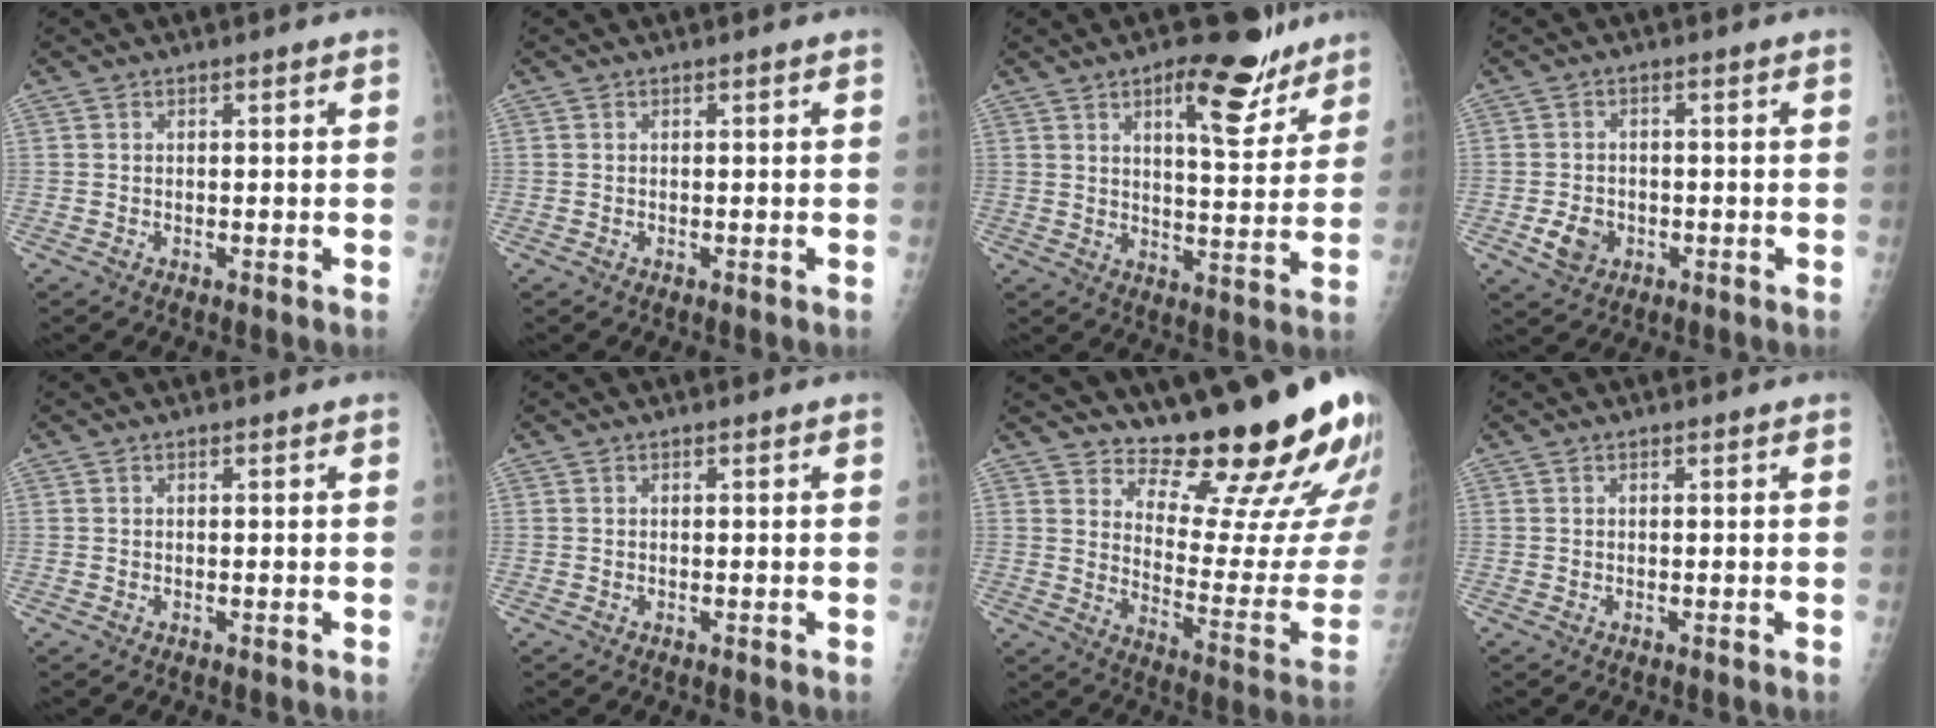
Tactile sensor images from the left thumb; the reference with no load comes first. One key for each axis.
{"total": 0.0}
{"total": 13.3, "fx": 8.1, "fy": 4.9, "fz": 9.3, "tx": -0.094, "ty": -0.042, "tz": 0.114}
{"total": 4.6, "fx": -1.4, "fy": 3.6, "fz": 2.4, "tx": -0.035, "ty": 0.003, "tz": -0.021}
{"total": 0.0}
{"total": 0.0}
{"total": 19.3, "fx": 16.9, "fy": 3.2, "fz": 8.9, "tx": -0.083, "ty": -0.177, "tz": 0.228}
{"total": 0.0}